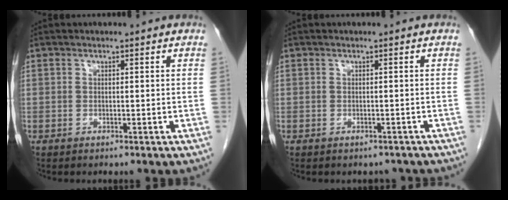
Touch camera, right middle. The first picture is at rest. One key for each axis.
{"total": 2.0, "fx": -1.8, "fy": 1.0, "fz": 0.3, "tx": -0.006, "ty": 0.000, "tz": -0.022}